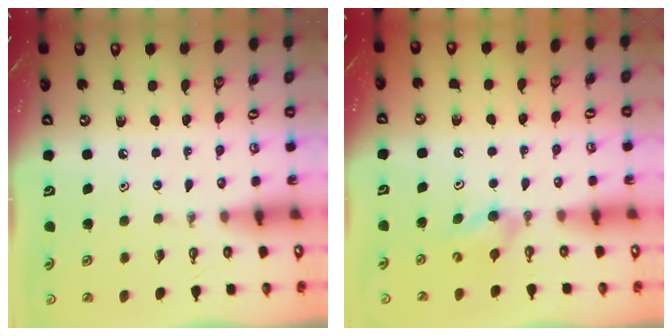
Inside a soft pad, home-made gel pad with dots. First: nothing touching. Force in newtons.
{"total": 4.1, "press": 3.9, "slide": 1.2}